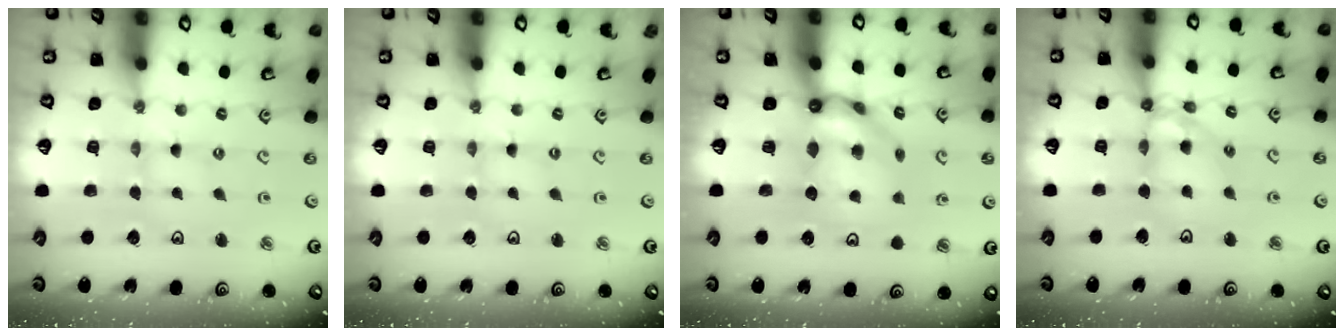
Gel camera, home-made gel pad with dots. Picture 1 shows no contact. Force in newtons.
{"total": 0.0}
{"total": 11.6, "press": 11.5, "slide": 1.6}
{"total": 12.1, "press": 12.1, "slide": 1.2}